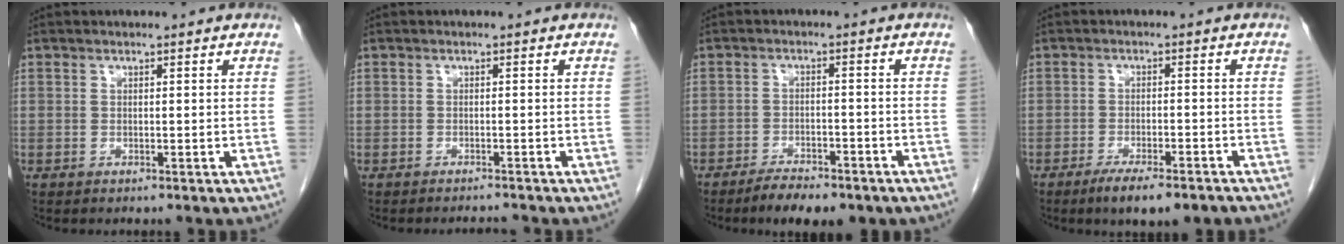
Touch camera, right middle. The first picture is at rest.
{"total": 2.3, "force": [-2.3, -0.3, -0.5], "torque": [0.008, -0.009, -0.029]}
{"total": 7.4, "force": [-5.7, 2.4, 4.1], "torque": [-0.060, -0.005, -0.083]}
{"total": 7.3, "force": [-5.5, 1.5, 4.6], "torque": [-0.065, -0.010, -0.081]}